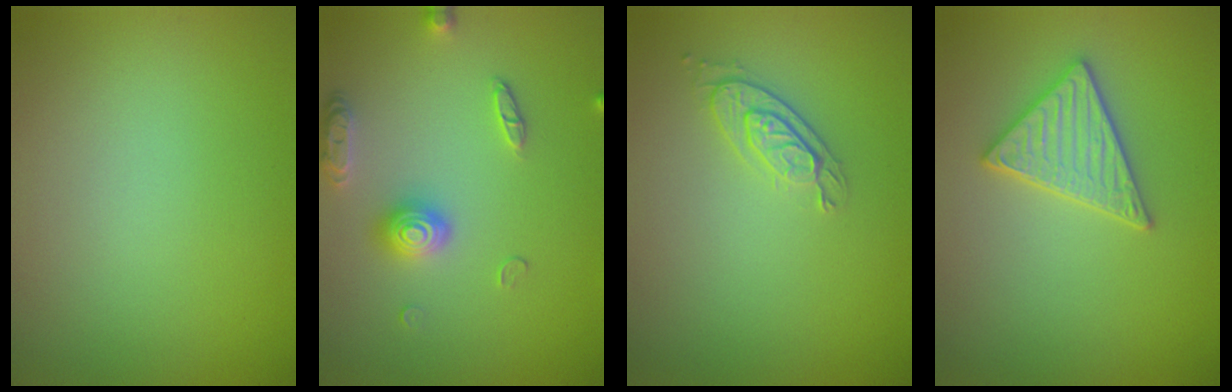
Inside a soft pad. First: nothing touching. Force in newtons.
{"total": 3.2, "press": 3.0, "slide": 1.2}
{"total": 2.0, "press": 1.8, "slide": 0.9}
{"total": 3.0, "press": 2.9, "slide": 0.7}